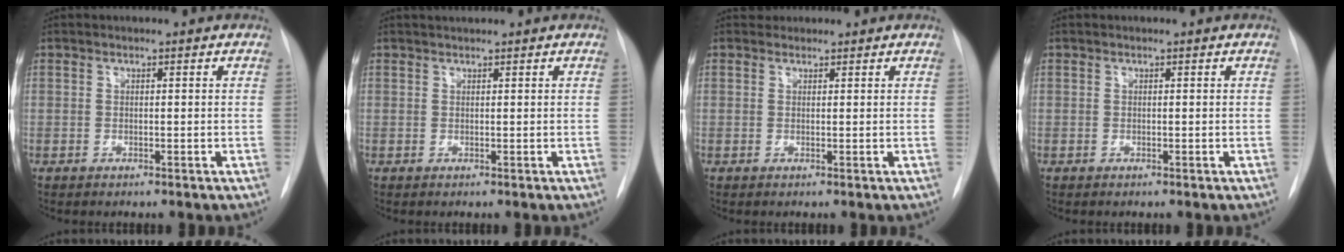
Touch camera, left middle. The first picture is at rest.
{"total": 1.2, "force": [1.1, -0.2, 0.3], "torque": [-0.005, 0.010, 0.025]}
{"total": 1.2, "force": [1.0, 0.5, -0.3], "torque": [0.001, 0.010, 0.016]}
{"total": 0.0}